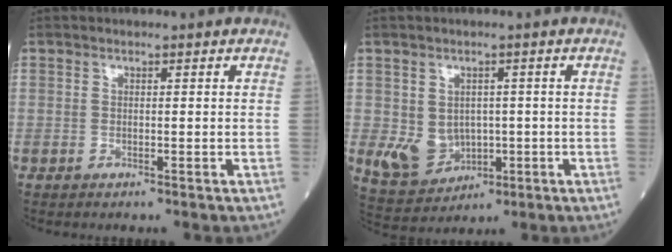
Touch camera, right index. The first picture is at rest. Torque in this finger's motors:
{"motor_torque": [0.64, -0.05, 0.29, 0.06]}